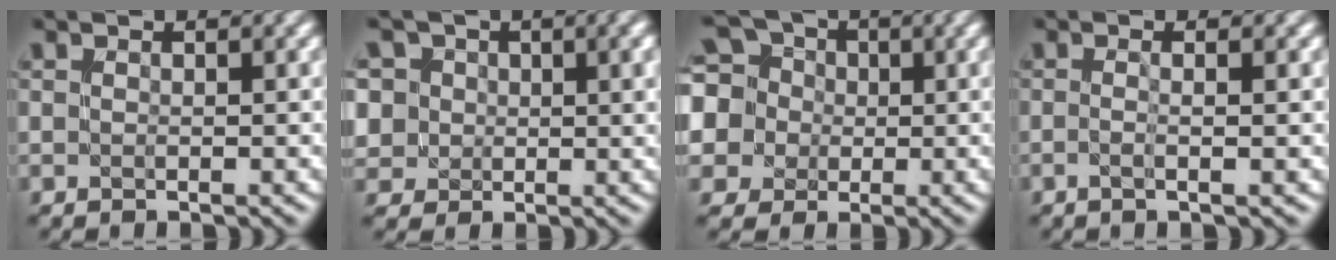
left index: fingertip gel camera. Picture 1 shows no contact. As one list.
[{"total": 5.7, "force": [1.8, 4.6, 2.9], "torque": [-0.072, 0.013, 0.022]}, {"total": 9.3, "force": [1.7, 8.3, 3.8], "torque": [-0.105, 0.034, -0.005]}, {"total": 3.1, "force": [0.4, 1.4, 2.7], "torque": [-0.019, 0.000, -0.024]}]